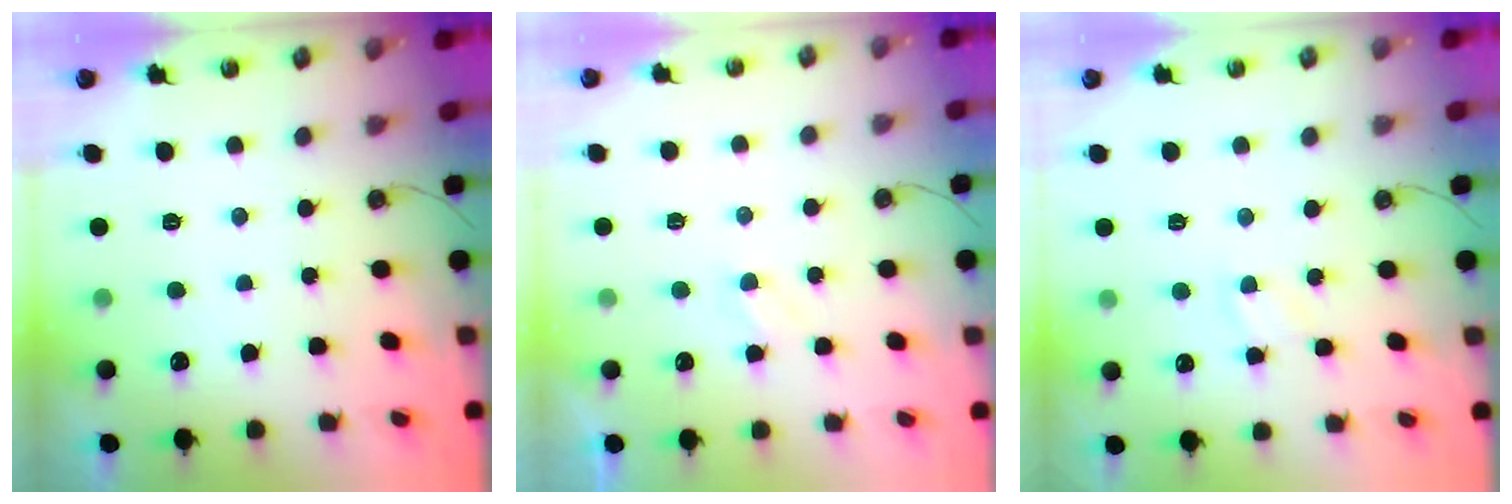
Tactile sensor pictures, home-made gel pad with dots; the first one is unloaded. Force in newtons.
{"total": 2.1, "press": 2.1, "slide": 0.4}
{"total": 5.6, "press": 5.6, "slide": 0.7}